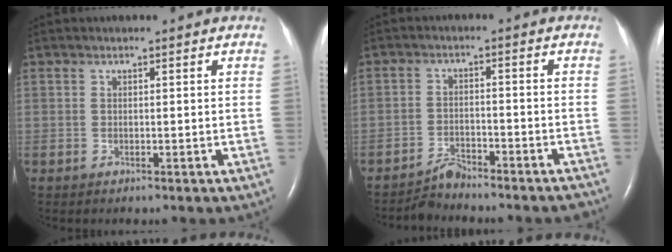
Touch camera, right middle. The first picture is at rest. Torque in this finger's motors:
{"motor_torque": [-0.36, -0.09, 0.00, 0.00]}